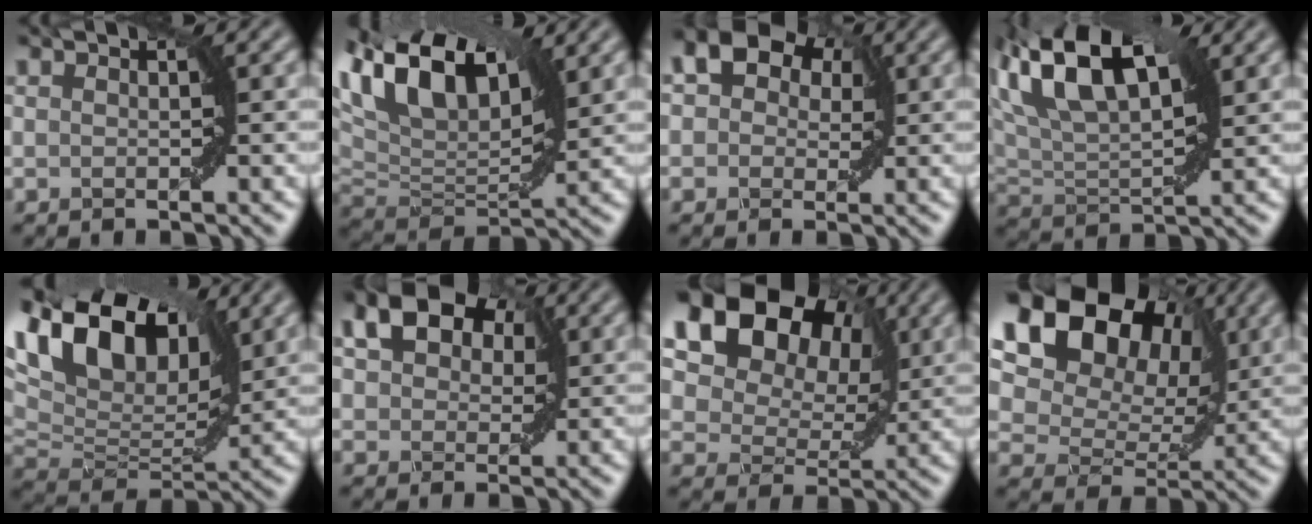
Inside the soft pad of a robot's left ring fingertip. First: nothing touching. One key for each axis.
{"total": 12.0, "fx": 6.7, "fy": 5.5, "fz": 8.3, "tx": -0.161, "ty": 0.030, "tz": 0.116}
{"total": 9.5, "fx": 3.6, "fy": 6.9, "fz": 5.4, "tx": -0.061, "ty": 0.050, "tz": 0.011}
{"total": 11.2, "fx": 5.4, "fy": 5.2, "fz": 8.3, "tx": -0.162, "ty": 0.031, "tz": 0.090}
{"total": 14.3, "fx": 7.2, "fy": 7.4, "fz": 9.9, "tx": -0.190, "ty": 0.035, "tz": 0.117}
{"total": 8.8, "fx": 3.7, "fy": 5.8, "fz": 5.5, "tx": -0.091, "ty": 0.035, "tz": 0.042}
{"total": 17.8, "fx": 8.1, "fy": 12.8, "fz": 9.2, "tx": -0.183, "ty": 0.045, "tz": 0.155}
{"total": 14.6, "fx": 6.8, "fy": 9.7, "fz": 8.5, "tx": -0.156, "ty": 0.050, "tz": 0.106}